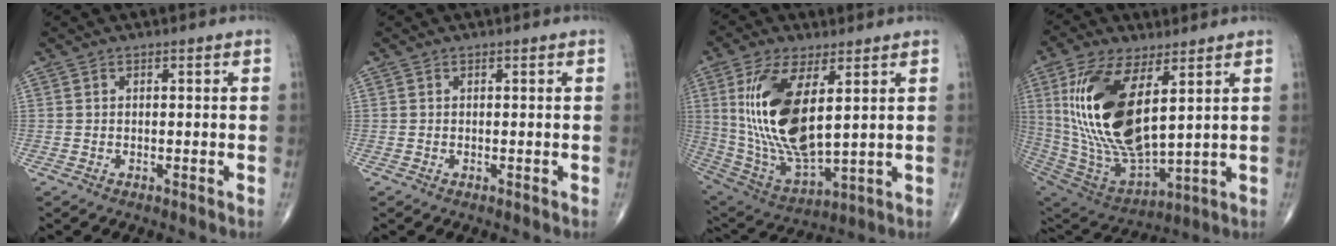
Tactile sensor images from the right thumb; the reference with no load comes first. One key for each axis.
{"total": 0.0}
{"total": 19.3, "fx": 4.5, "fy": 8.2, "fz": 16.9, "tx": -0.343, "ty": -0.027, "tz": 0.099}
{"total": 22.9, "fx": 6.3, "fy": 10.1, "fz": 19.5, "tx": -0.395, "ty": -0.035, "tz": 0.130}